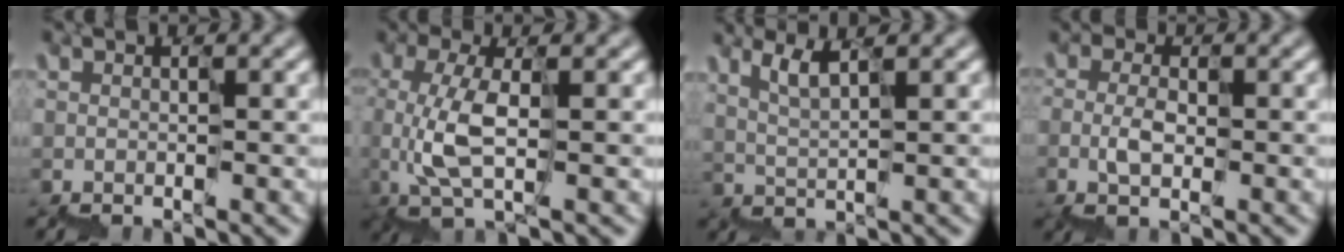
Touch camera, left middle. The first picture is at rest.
{"total": 3.4, "force": [0.3, 1.2, 3.1], "torque": [-0.077, 0.006, 0.015]}
{"total": 2.3, "force": [2.0, 0.4, 1.0], "torque": [-0.020, 0.015, 0.049]}
{"total": 0.9, "force": [-0.2, 0.6, 0.7], "torque": [-0.023, 0.010, 0.000]}